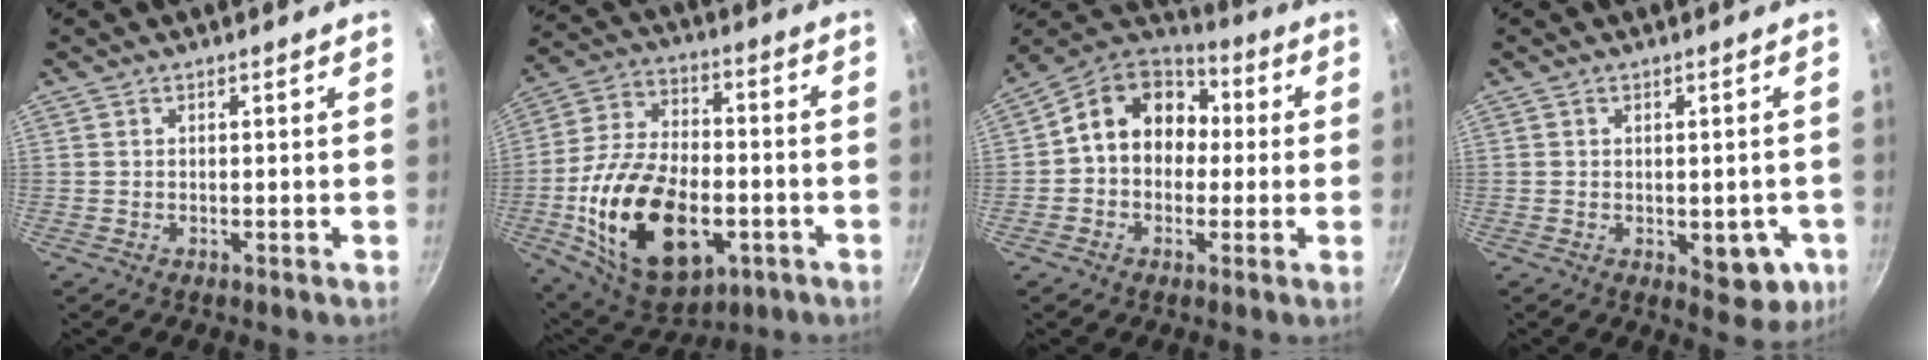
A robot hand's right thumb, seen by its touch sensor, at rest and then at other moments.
{"total": 24.7, "force": [-6.4, 14.6, 18.9], "torque": [-0.326, 0.025, -0.098]}
{"total": 13.7, "force": [1.0, 11.2, 7.8], "torque": [-0.081, 0.041, -0.006]}
{"total": 7.7, "force": [-1.9, 4.5, 6.0], "torque": [-0.039, 0.005, -0.017]}